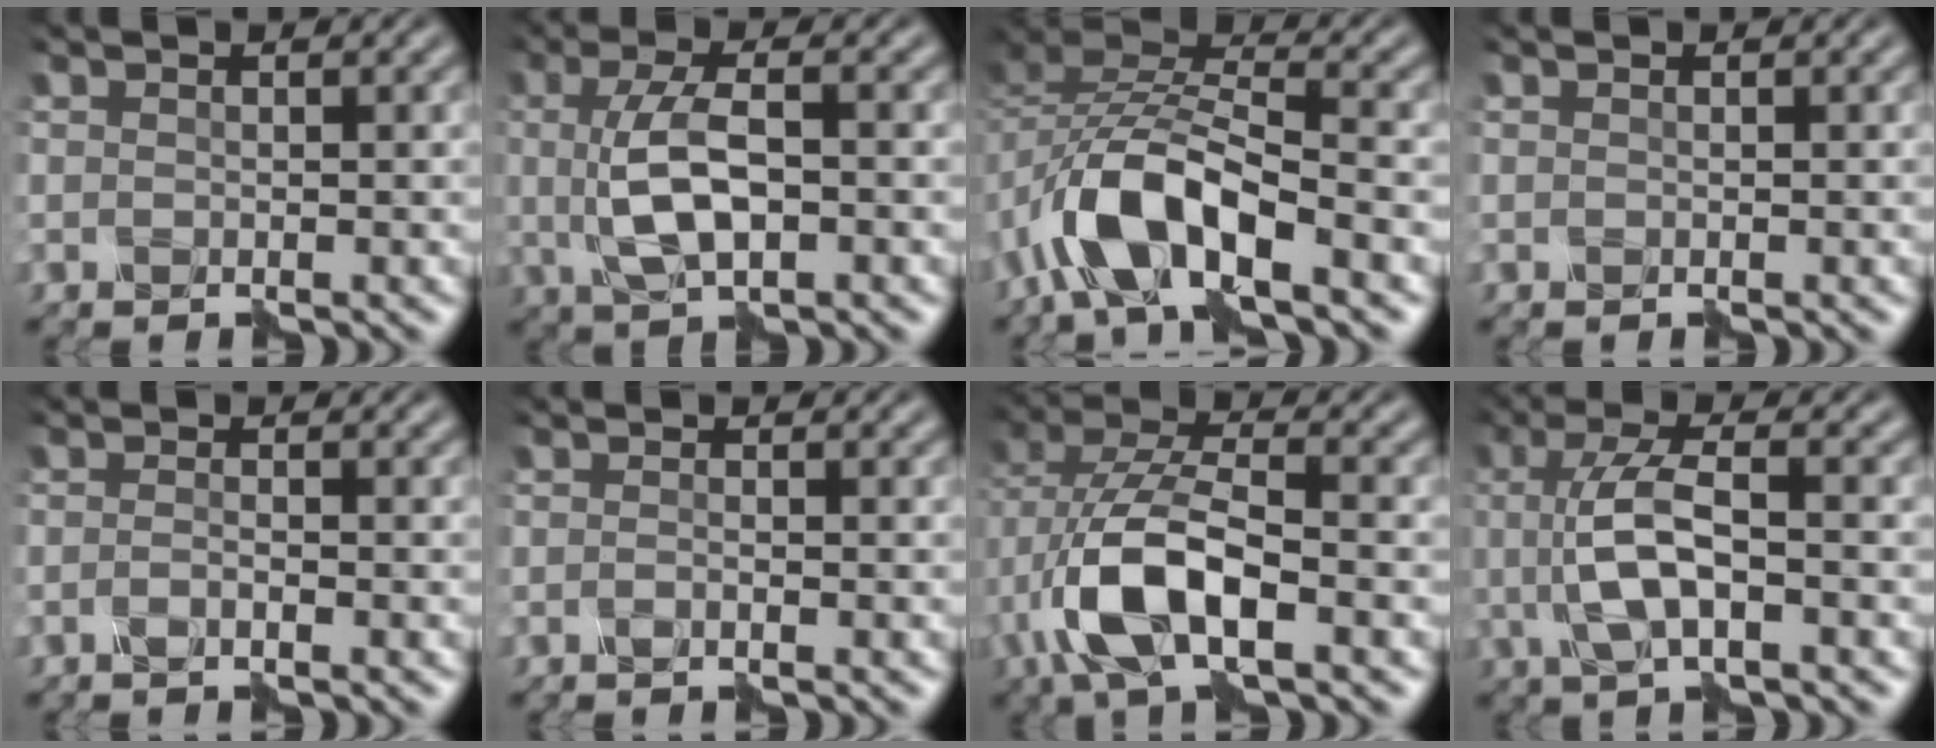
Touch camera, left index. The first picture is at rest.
{"total": 5.3, "force": [-0.2, 1.9, 4.9], "torque": [-0.105, 0.004, -0.005]}
{"total": 8.7, "force": [-4.2, 3.6, 6.8], "torque": [-0.137, 0.011, -0.086]}
{"total": 0.0}
{"total": 1.1, "force": [-0.8, 0.0, 0.8], "torque": [-0.019, -0.001, -0.018]}
{"total": 0.8, "force": [-0.6, 0.0, 0.6], "torque": [-0.015, -0.002, -0.019]}
{"total": 8.2, "force": [-2.3, 3.7, 7.0], "torque": [-0.156, 0.007, -0.046]}
{"total": 5.2, "force": [-0.4, 1.6, 4.9], "torque": [-0.108, 0.005, -0.010]}